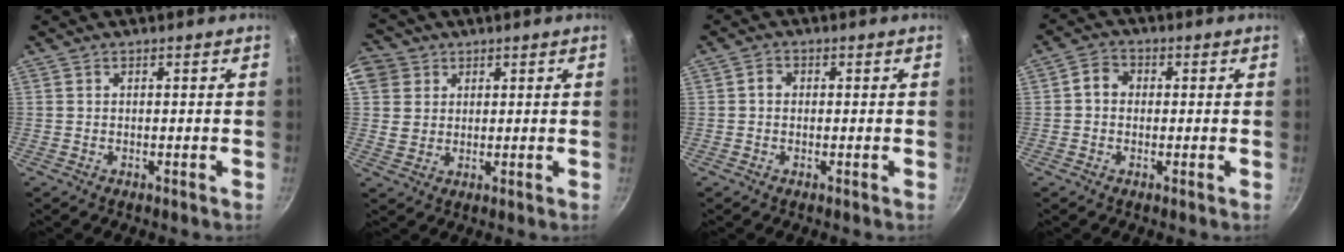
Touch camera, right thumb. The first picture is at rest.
{"total": 8.6, "force": [3.3, 7.6, 2.6], "torque": [-0.027, 0.003, 0.057]}
{"total": 1.9, "force": [0.1, 1.6, 1.0], "torque": [-0.014, 0.007, -0.002]}
{"total": 3.8, "force": [0.2, 3.2, 2.0], "torque": [-0.024, 0.010, -0.010]}